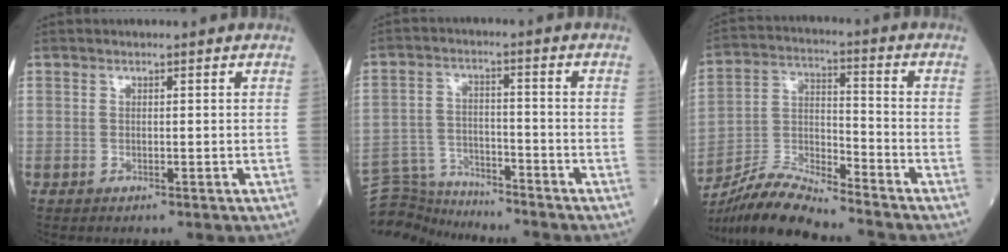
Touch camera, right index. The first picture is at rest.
{"total": 7.3, "force": [-7.1, 0.7, -1.4], "torque": [0.015, 0.014, -0.131]}
{"total": 10.7, "force": [-10.1, 0.2, 3.5], "torque": [-0.071, 0.002, -0.191]}